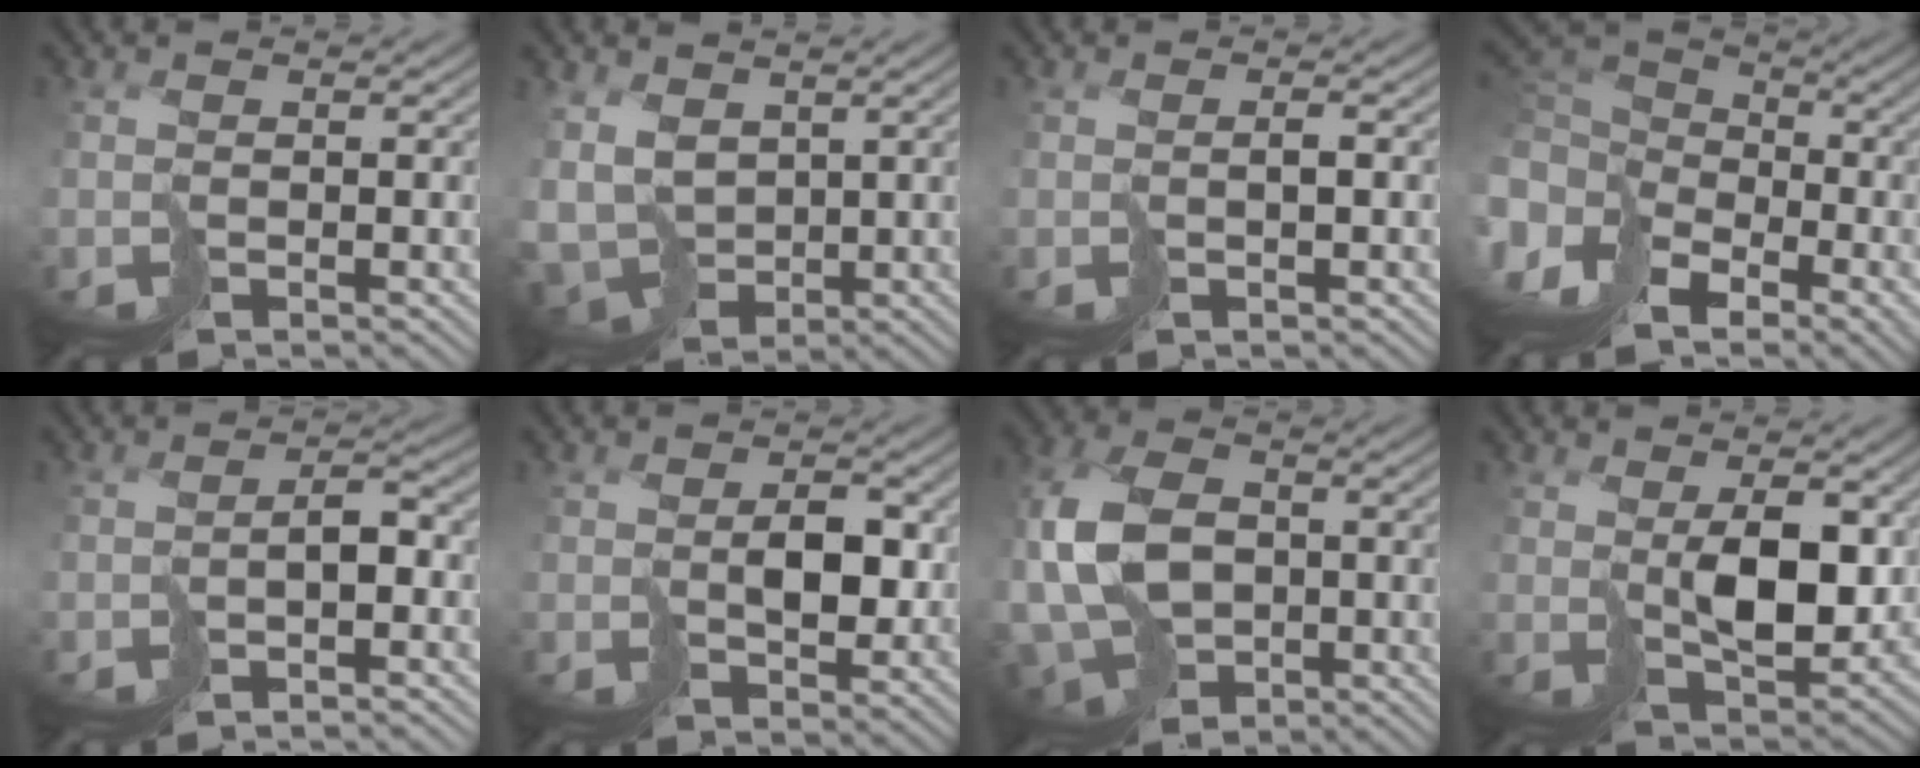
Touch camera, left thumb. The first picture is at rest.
{"total": 7.3, "force": [0.9, 5.5, 4.6], "torque": [-0.137, -0.022, 0.022]}
{"total": 0.9, "force": [0.2, 0.0, 0.9], "torque": [-0.019, 0.004, 0.007]}
{"total": 14.0, "force": [-5.1, 9.7, 8.6], "torque": [-0.246, -0.030, -0.054]}
{"total": 2.9, "force": [-2.0, 1.0, 1.8], "torque": [-0.020, 0.001, -0.035]}
{"total": 4.1, "force": [1.5, 2.6, 2.8], "torque": [-0.043, -0.001, 0.040]}
{"total": 12.3, "force": [-1.7, 8.5, 8.8], "torque": [-0.216, -0.005, -0.033]}
{"total": 6.5, "force": [2.6, 3.3, 5.0], "torque": [-0.104, -0.017, 0.065]}